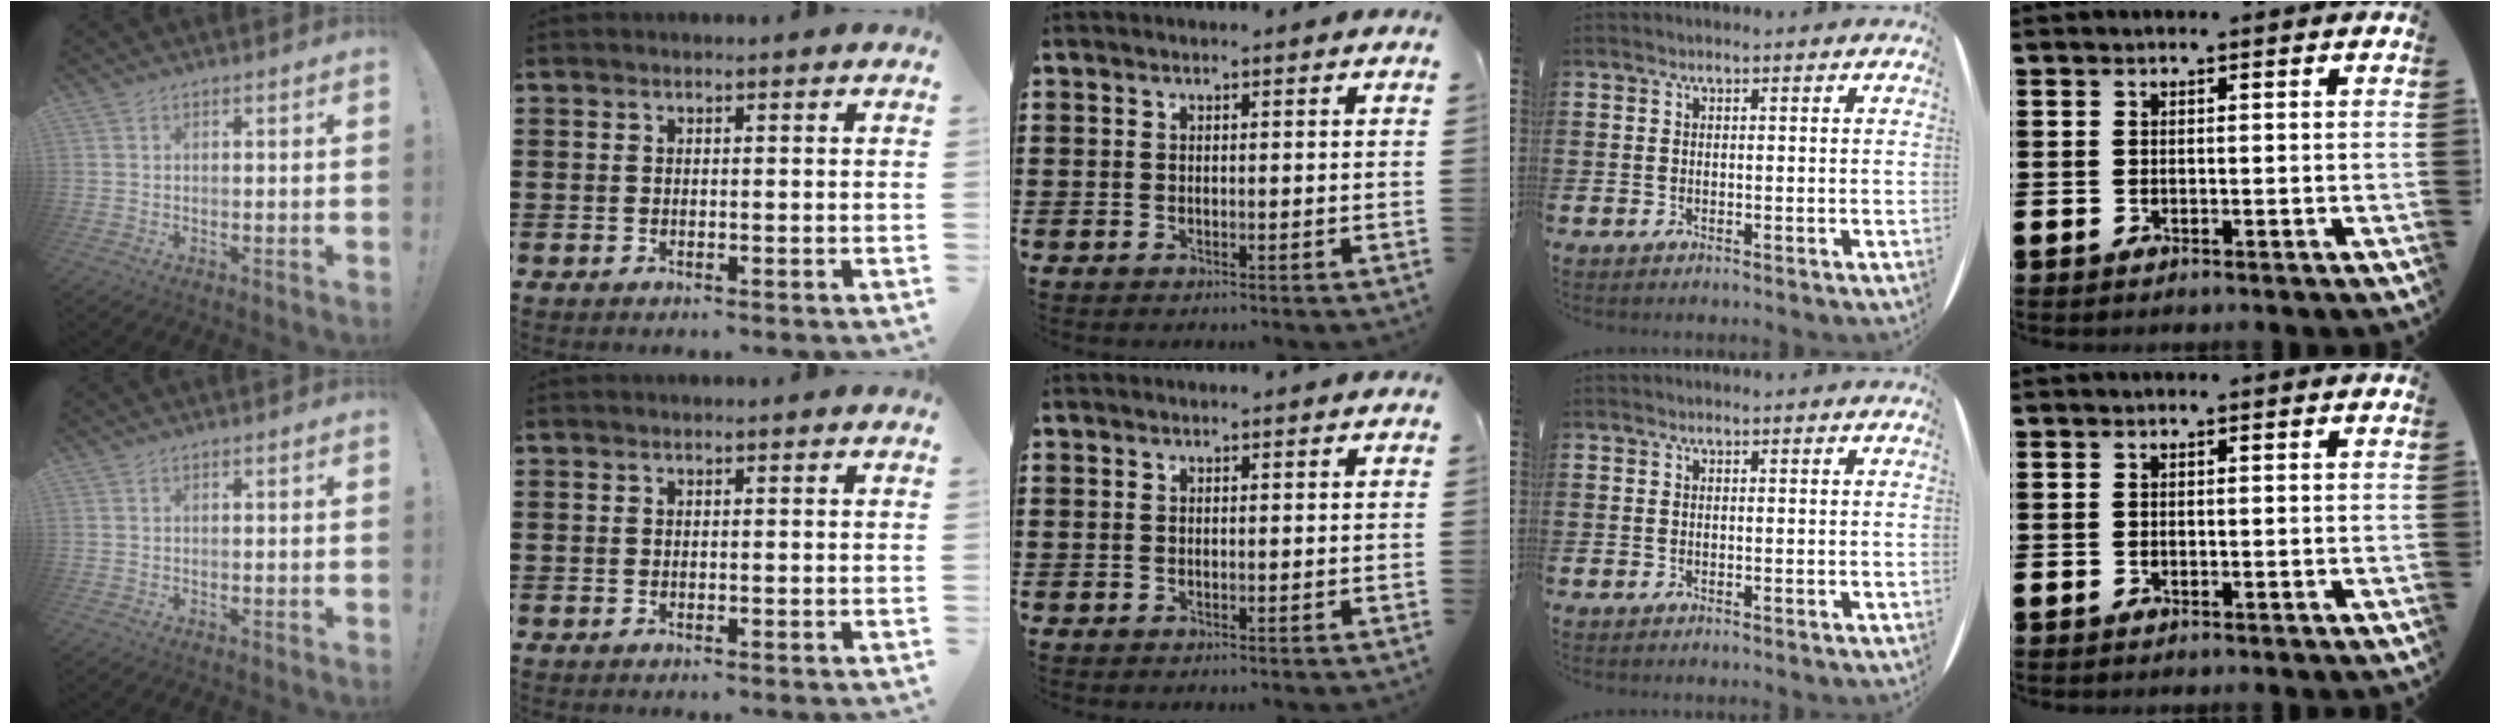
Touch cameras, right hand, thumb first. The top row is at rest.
{}